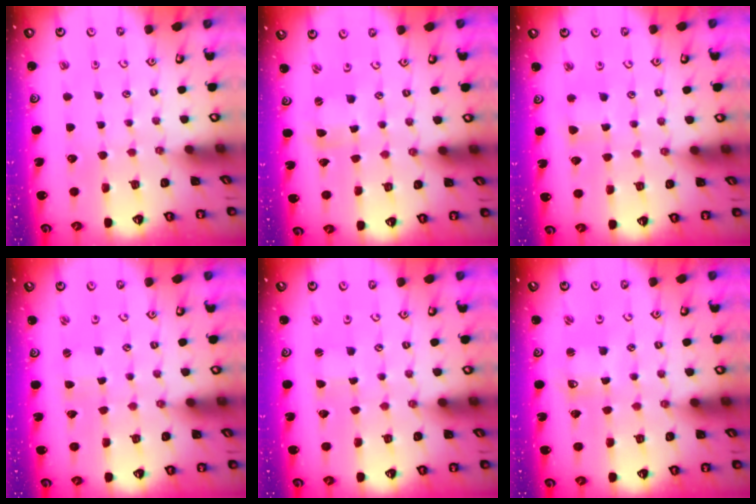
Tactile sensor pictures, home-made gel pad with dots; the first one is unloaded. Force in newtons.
{"total": 1.2, "press": 1.2, "slide": 0.3}
{"total": 4.7, "press": 4.7, "slide": 0.5}
{"total": 1.4, "press": 1.4, "slide": 0.3}
{"total": 0.6, "press": 0.6, "slide": 0.0}
{"total": 2.6, "press": 2.6, "slide": 0.2}